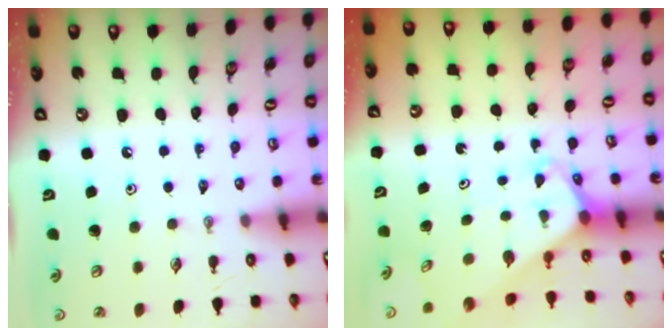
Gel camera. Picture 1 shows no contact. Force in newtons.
{"total": 2.2, "press": 2.2, "slide": 0.1}